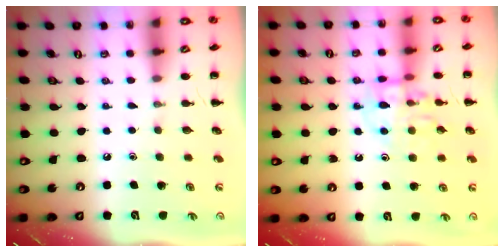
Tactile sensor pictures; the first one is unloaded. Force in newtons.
{"total": 12.0, "press": 12.0, "slide": 1.1}